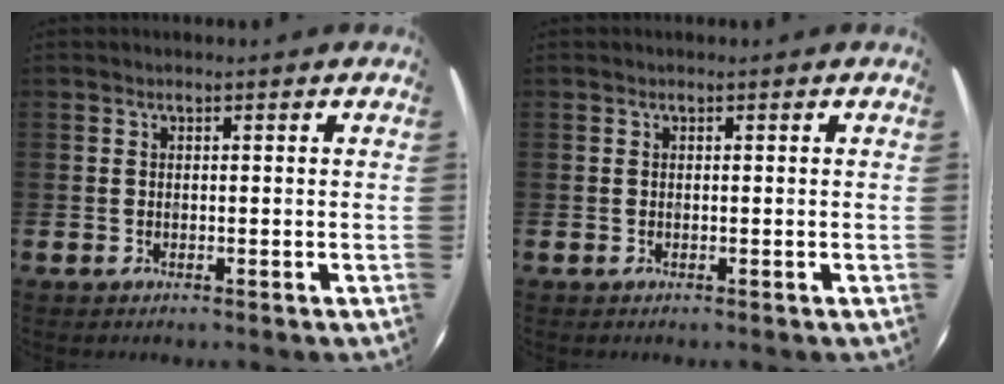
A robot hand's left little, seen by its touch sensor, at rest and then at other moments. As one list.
[{"total": 0.0}]